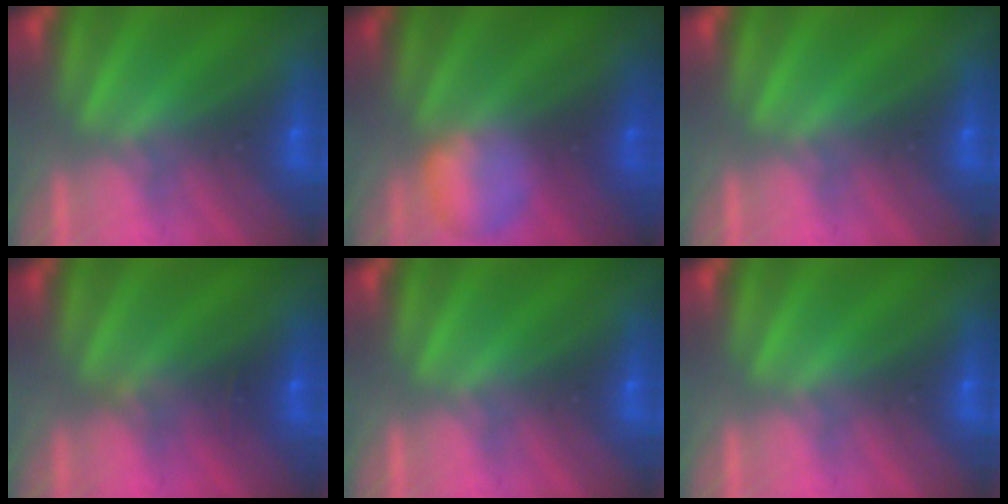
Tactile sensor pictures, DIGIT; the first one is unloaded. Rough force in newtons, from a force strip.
{"total": 2.4}
{"total": 0.0}
{"total": 2.4}
{"total": 0.0}
{"total": 0.0}